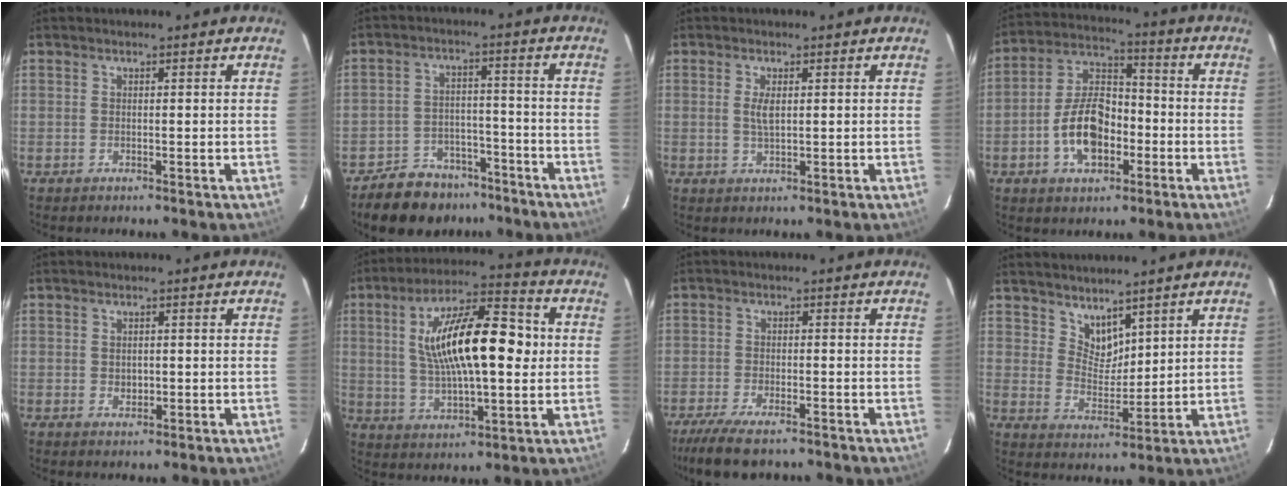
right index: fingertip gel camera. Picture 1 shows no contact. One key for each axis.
{"total": 11.8, "fx": -9.2, "fy": 6.9, "fz": 3.0, "tx": -0.081, "ty": 0.024, "tz": -0.124}
{"total": 2.7, "fx": 0.5, "fy": 1.1, "fz": 2.5, "tx": -0.047, "ty": -0.001, "tz": 0.010}
{"total": 12.4, "fx": -4.0, "fy": 7.2, "fz": 9.2, "tx": -0.182, "ty": 0.022, "tz": -0.064}
{"total": 2.1, "fx": -0.1, "fy": 1.7, "fz": 1.2, "tx": -0.017, "ty": 0.001, "tz": 0.000}
{"total": 18.8, "fx": 2.4, "fy": 6.5, "fz": 17.5, "tx": -0.310, "ty": 0.023, "tz": 0.043}
{"total": 10.1, "fx": -8.0, "fy": 2.9, "fz": 5.5, "tx": -0.132, "ty": -0.028, "tz": -0.140}
{"total": 5.7, "fx": 4.6, "fy": 2.8, "fz": 1.6, "tx": -0.018, "ty": -0.002, "tz": 0.091}